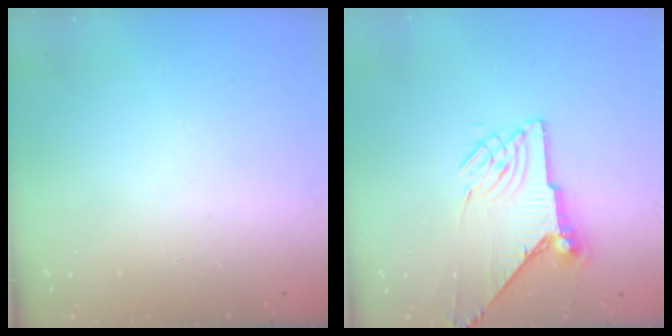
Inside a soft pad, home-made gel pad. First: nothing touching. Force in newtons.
{"total": 11.3, "press": 11.3, "slide": 0.9}